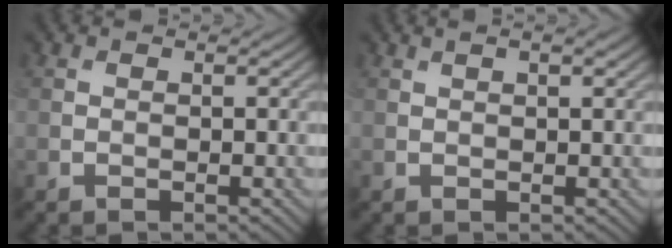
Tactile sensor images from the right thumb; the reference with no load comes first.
{"total": 1.7, "force": [1.2, 0.1, 1.3], "torque": [-0.021, 0.002, 0.021]}